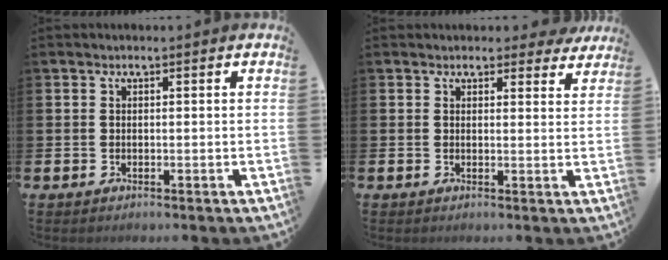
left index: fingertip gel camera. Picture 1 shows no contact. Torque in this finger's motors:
{"motor_torque": [1.10, -1.04, 0.40, 0.13]}